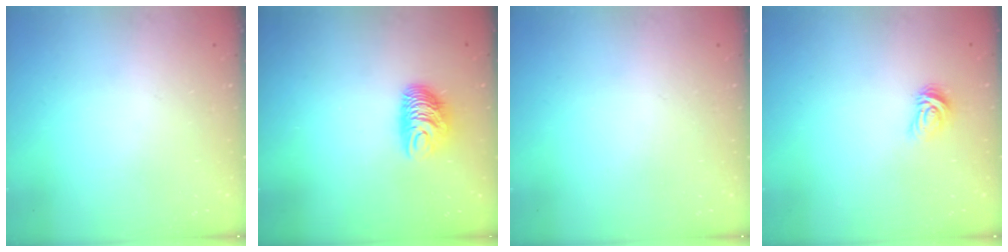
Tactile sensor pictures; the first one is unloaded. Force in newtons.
{"total": 9.2, "press": 9.2, "slide": 0.5}
{"total": 0.0}
{"total": 5.1, "press": 5.1, "slide": 0.5}